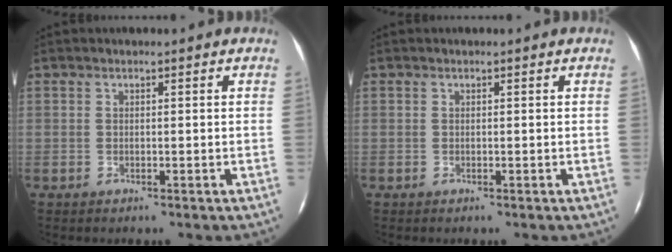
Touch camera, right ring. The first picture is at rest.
{"total": 0.0}